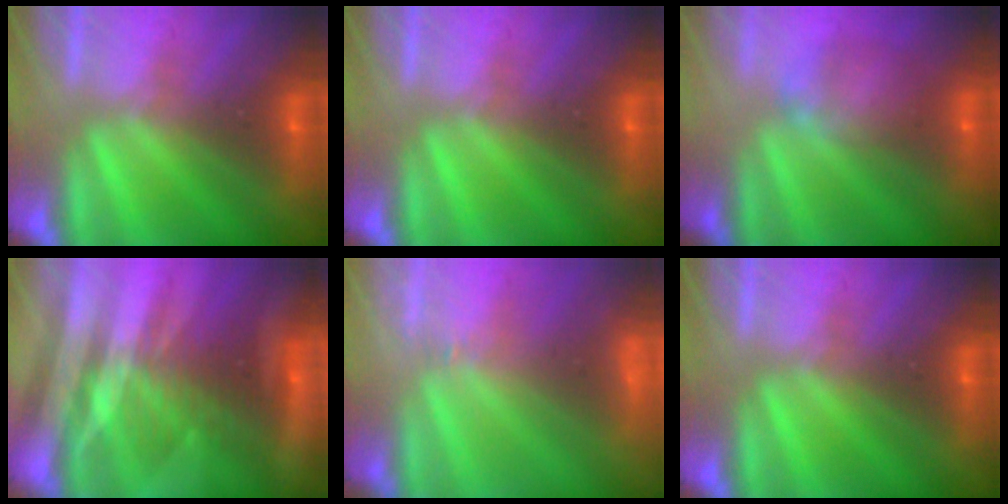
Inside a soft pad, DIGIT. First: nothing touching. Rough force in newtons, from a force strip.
{"total": 0.0}
{"total": 6.9}
{"total": 3.0}
{"total": 2.4}
{"total": 0.0}